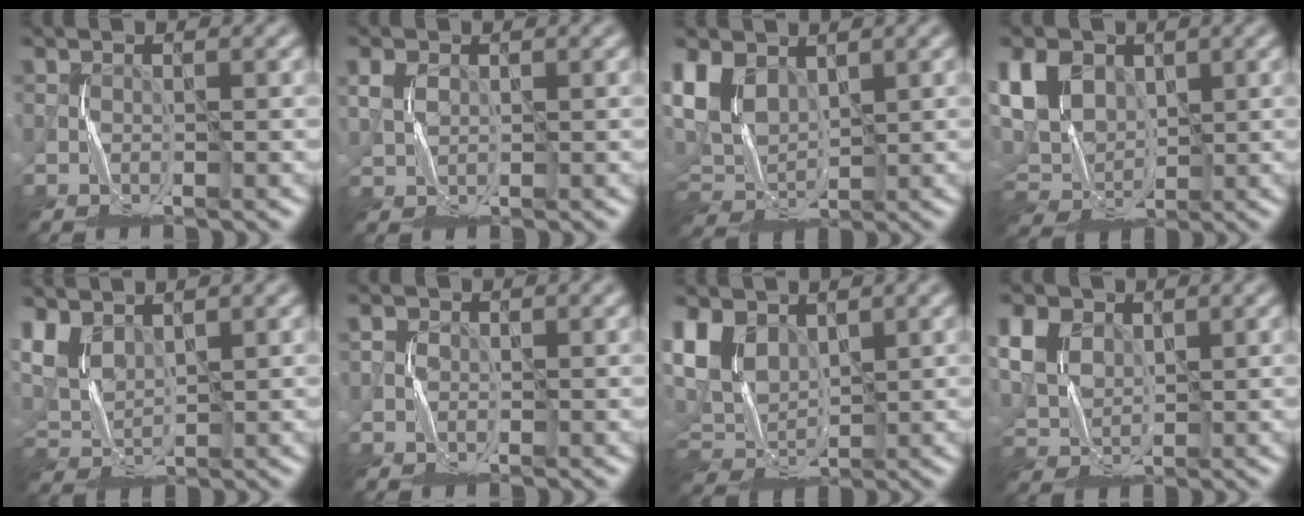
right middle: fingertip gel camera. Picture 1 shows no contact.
{"total": 1.4, "force": [0.5, 1.0, 0.8], "torque": [-0.025, -0.001, 0.015]}
{"total": 5.1, "force": [2.1, 3.5, 3.1], "torque": [-0.080, -0.005, 0.040]}
{"total": 7.5, "force": [2.2, 5.6, 4.5], "torque": [-0.119, 0.011, 0.040]}
{"total": 4.3, "force": [2.9, 2.1, 2.5], "torque": [-0.072, 0.003, 0.059]}
{"total": 1.1, "force": [0.2, 1.0, 0.2], "torque": [-0.009, 0.000, 0.002]}
{"total": 5.4, "force": [2.1, 3.7, 3.2], "torque": [-0.084, -0.005, 0.039]}
{"total": 8.2, "force": [3.6, 5.6, 4.8], "torque": [-0.135, 0.022, 0.061]}